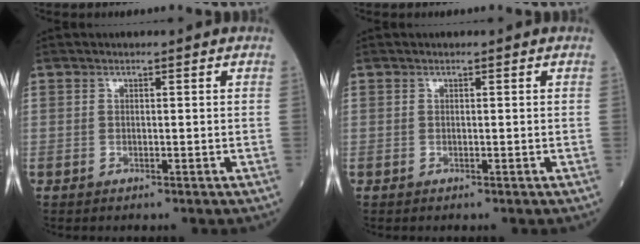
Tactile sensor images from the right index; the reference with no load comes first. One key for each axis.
{"total": 0.0}